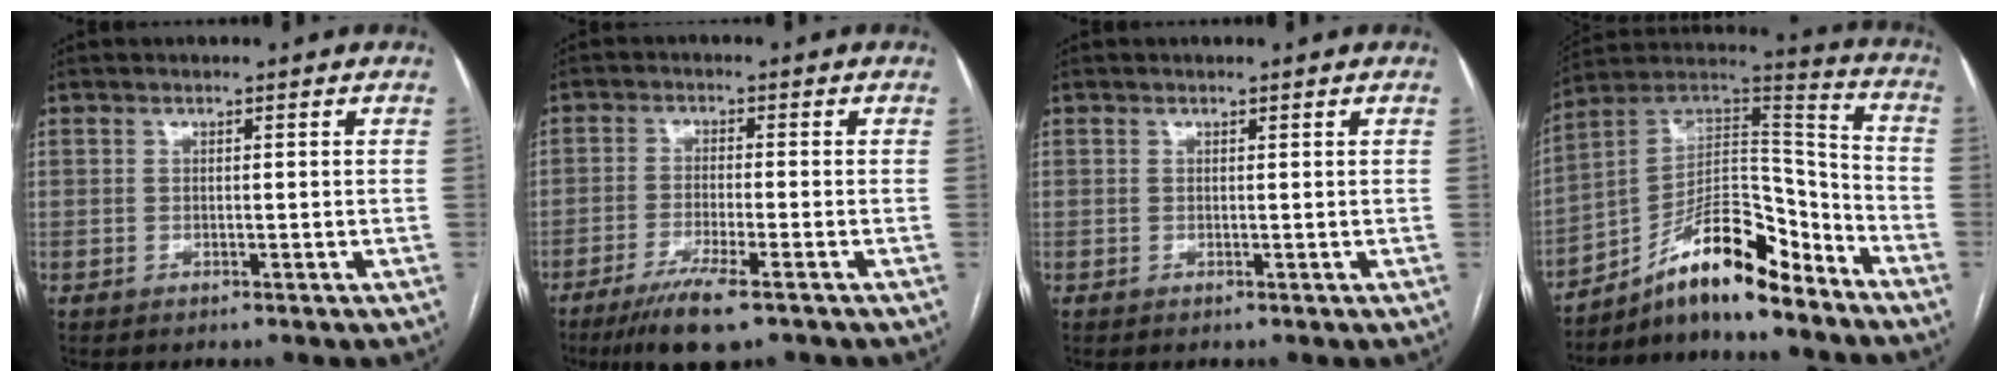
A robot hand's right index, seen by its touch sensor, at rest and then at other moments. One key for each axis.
{"total": 7.2, "fx": -4.8, "fy": 0.5, "fz": 5.4, "tx": -0.098, "ty": -0.019, "tz": -0.081}
{"total": 0.0}
{"total": 15.0, "fx": -10.9, "fy": 3.7, "fz": 9.6, "tx": -0.155, "ty": 0.042, "tz": -0.185}